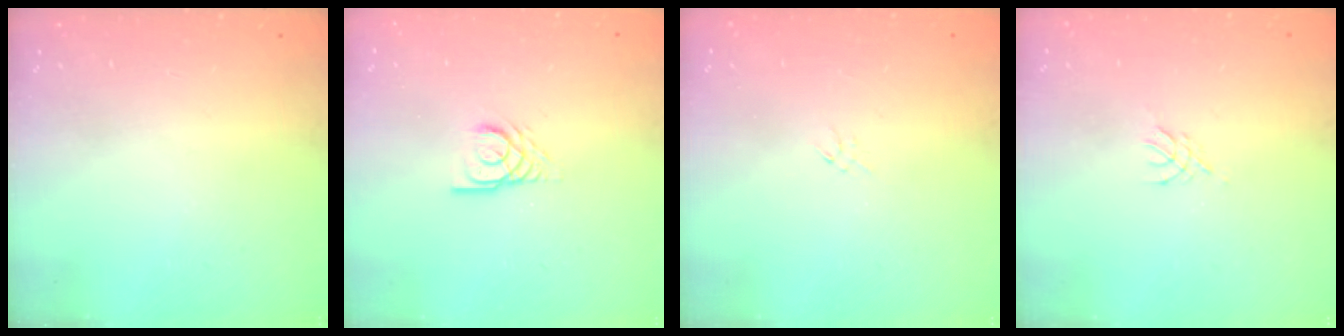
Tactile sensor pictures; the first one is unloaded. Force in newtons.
{"total": 3.6, "press": 3.6, "slide": 0.2}
{"total": 0.9, "press": 0.8, "slide": 0.4}
{"total": 2.7, "press": 2.6, "slide": 0.6}